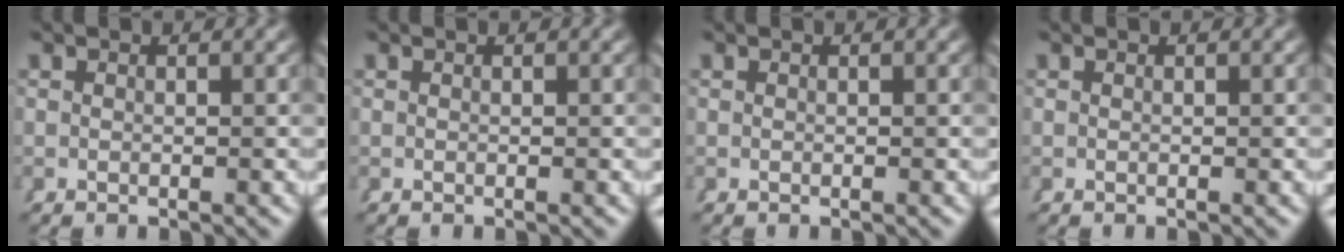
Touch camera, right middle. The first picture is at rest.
{"total": 0.0}
{"total": 0.0}
{"total": 0.0}